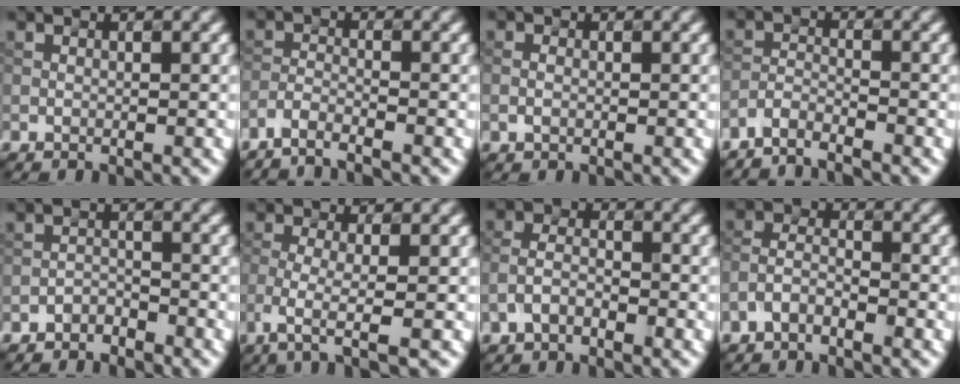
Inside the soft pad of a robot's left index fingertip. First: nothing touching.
{"total": 2.4, "force": [-2.2, 0.4, 1.0], "torque": [-0.021, 0.002, -0.050]}
{"total": 0.8, "force": [-0.2, 0.6, 0.4], "torque": [-0.011, 0.005, -0.006]}
{"total": 2.4, "force": [-2.3, 0.3, 0.5], "torque": [-0.013, 0.002, -0.053]}
{"total": 1.5, "force": [-1.4, 0.4, -0.1], "torque": [0.003, 0.007, -0.028]}
{"total": 3.7, "force": [-1.8, 0.8, 3.1], "torque": [-0.064, -0.003, -0.041]}
{"total": 2.8, "force": [-1.5, 1.8, 1.6], "torque": [-0.033, 0.011, -0.033]}
{"total": 2.9, "force": [-1.8, 1.6, 1.6], "torque": [-0.030, 0.012, -0.041]}